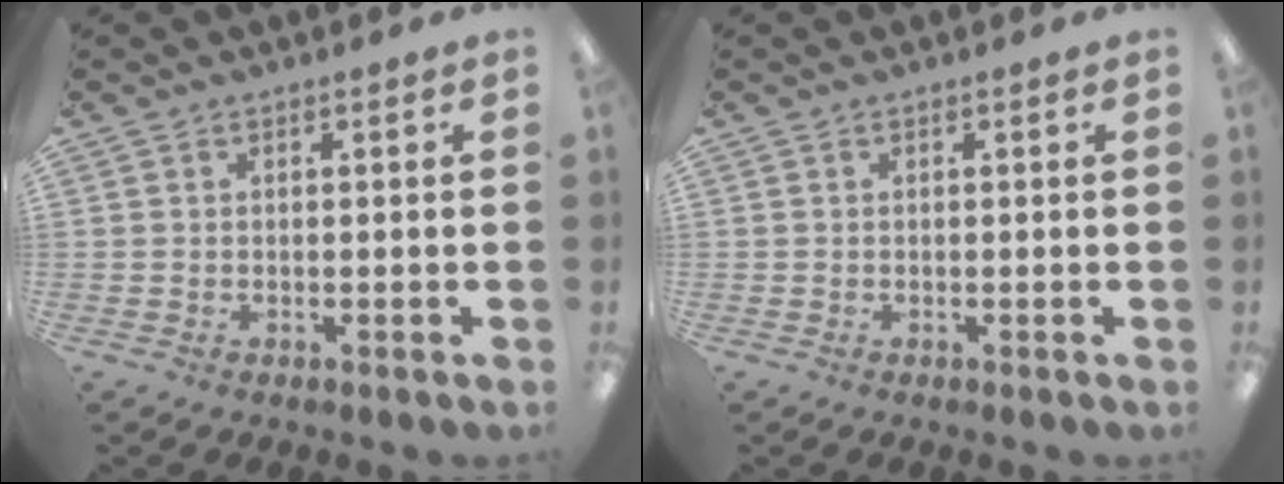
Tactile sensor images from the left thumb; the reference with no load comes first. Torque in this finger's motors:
{"motor_torque": [0.00, 0.00, 0.04, -0.04, 0.00]}